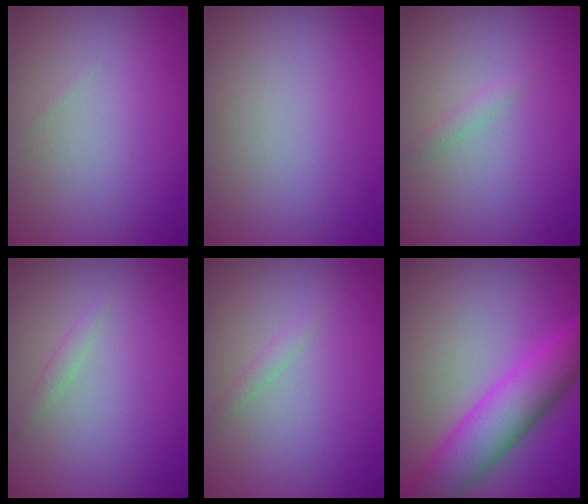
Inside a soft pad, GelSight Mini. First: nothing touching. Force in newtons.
{"total": 0.0}
{"total": 0.8, "press": 0.8, "slide": 0.0}
{"total": 0.9, "press": 0.9, "slide": 0.1}
{"total": 0.7, "press": 0.7, "slide": 0.0}
{"total": 7.3, "press": 7.3, "slide": 0.2}